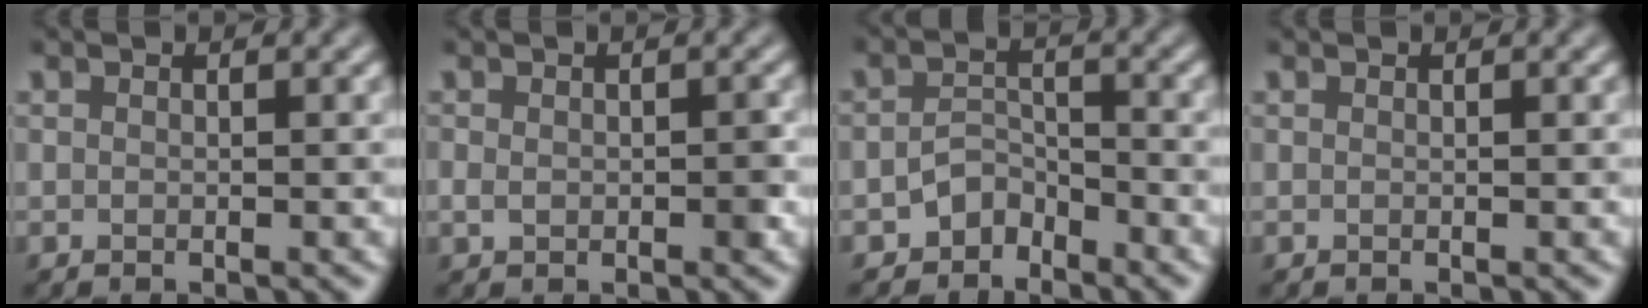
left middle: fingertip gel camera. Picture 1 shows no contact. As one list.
[{"total": 2.0, "force": [-0.4, 1.4, 1.5], "torque": [-0.027, -0.006, -0.007]}, {"total": 2.3, "force": [-1.8, 1.3, 0.6], "torque": [-0.005, 0.011, -0.036]}, {"total": 0.0}]